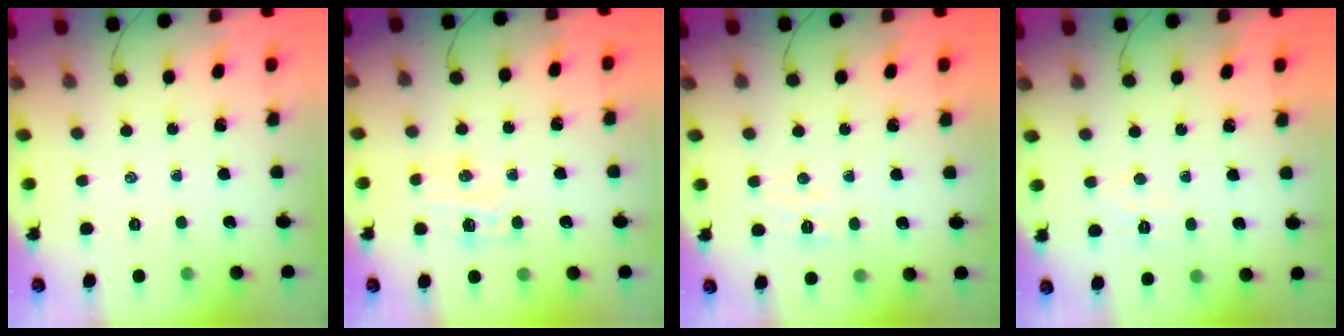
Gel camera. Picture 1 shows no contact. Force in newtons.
{"total": 4.3, "press": 4.2, "slide": 0.8}
{"total": 4.8, "press": 4.6, "slide": 1.2}
{"total": 4.7, "press": 4.6, "slide": 0.9}